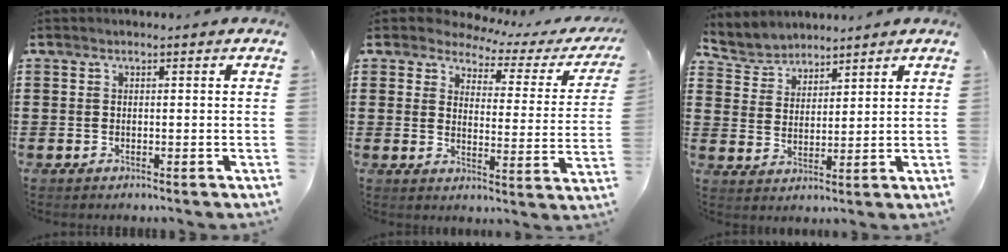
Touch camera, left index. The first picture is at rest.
{"total": 3.4, "force": [3.0, 1.2, 0.9], "torque": [-0.040, -0.019, 0.047]}
{"total": 4.2, "force": [3.9, 1.5, -0.3], "torque": [-0.015, -0.014, 0.071]}